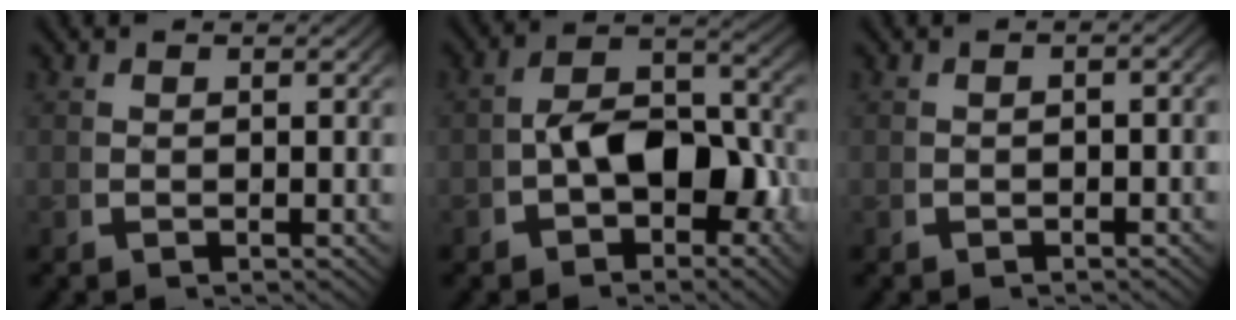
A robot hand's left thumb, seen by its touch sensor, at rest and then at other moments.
{"total": 7.5, "force": [-2.0, 4.9, 5.3], "torque": [-0.084, -0.019, -0.026]}
{"total": 1.1, "force": [-0.7, 0.5, 0.7], "torque": [-0.007, 0.000, -0.014]}